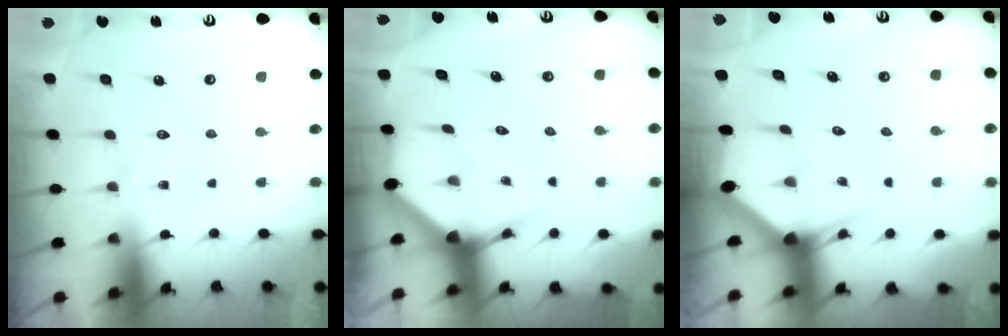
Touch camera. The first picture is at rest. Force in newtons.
{"total": 3.5, "press": 3.5, "slide": 0.3}
{"total": 3.2, "press": 3.2, "slide": 0.1}